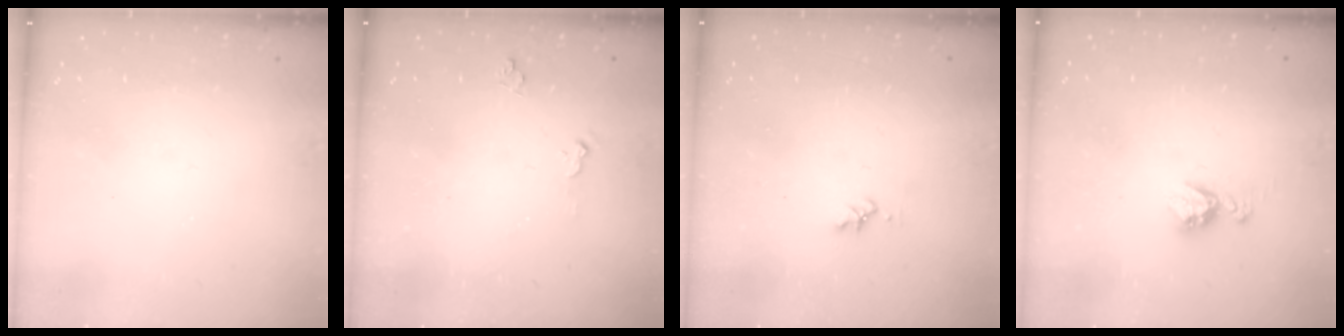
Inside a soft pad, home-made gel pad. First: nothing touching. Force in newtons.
{"total": 4.7, "press": 4.7, "slide": 0.5}
{"total": 1.6, "press": 1.6, "slide": 0.3}
{"total": 5.0, "press": 4.9, "slide": 0.6}